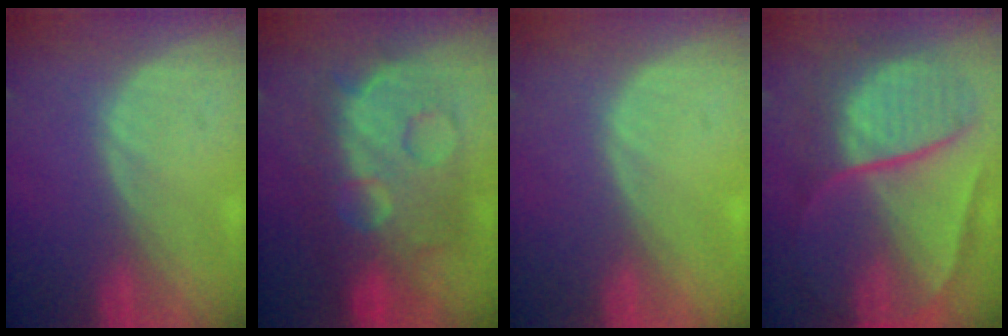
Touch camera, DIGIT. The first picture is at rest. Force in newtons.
{"total": 12.3, "press": 12.2, "slide": 1.2}
{"total": 0.6, "press": 0.0, "slide": 0.6}
{"total": 10.7, "press": 10.6, "slide": 1.0}